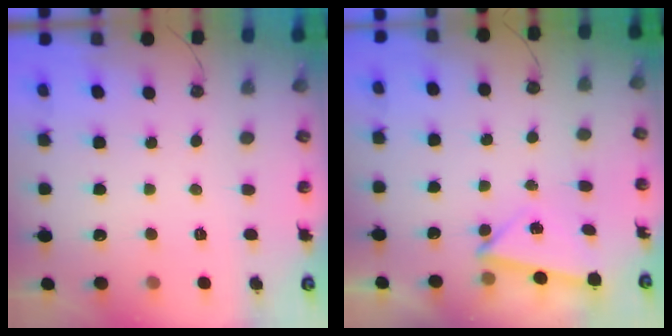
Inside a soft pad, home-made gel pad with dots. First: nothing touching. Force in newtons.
{"total": 3.8, "press": 3.4, "slide": 1.7}